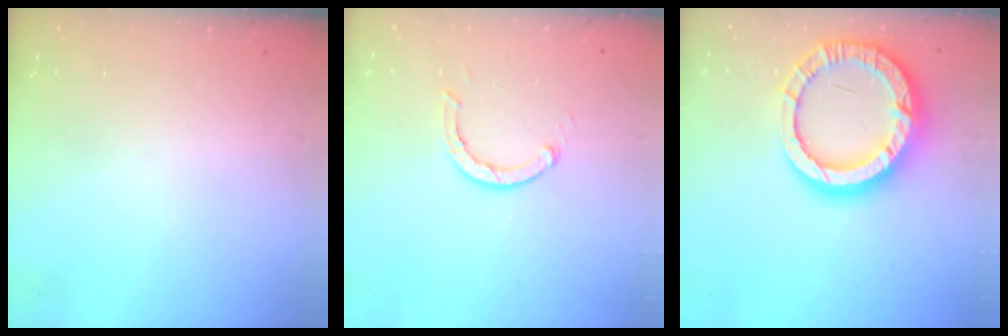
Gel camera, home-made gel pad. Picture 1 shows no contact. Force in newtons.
{"total": 2.9, "press": 2.8, "slide": 0.5}
{"total": 18.9, "press": 18.9, "slide": 1.7}